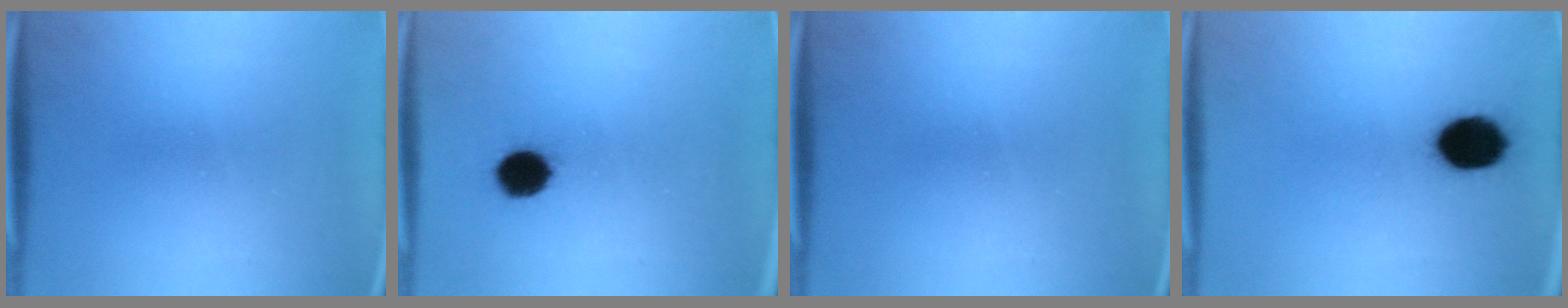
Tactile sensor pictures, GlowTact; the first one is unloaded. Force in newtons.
{"total": 7.2}
{"total": 0.0}
{"total": 9.8}